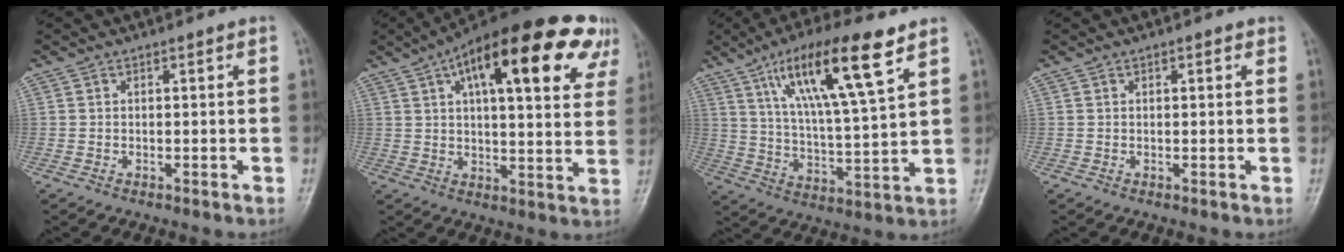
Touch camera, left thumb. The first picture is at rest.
{"total": 25.6, "force": [12.2, 9.4, 20.5], "torque": [-0.273, 0.009, 0.169]}
{"total": 17.5, "force": [9.3, 3.3, 14.5], "torque": [-0.247, -0.031, 0.169]}
{"total": 1.0, "force": [0.5, 0.5, 0.7], "torque": [-0.007, 0.000, 0.004]}